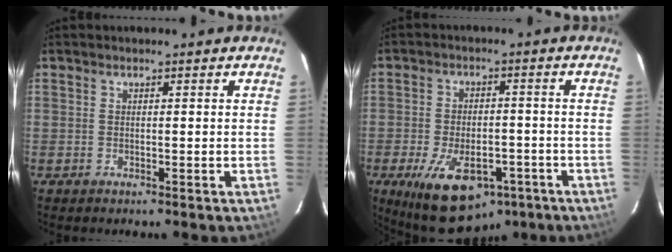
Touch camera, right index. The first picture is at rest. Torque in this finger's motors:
{"motor_torque": [1.64, -0.50, 0.67, 0.16]}